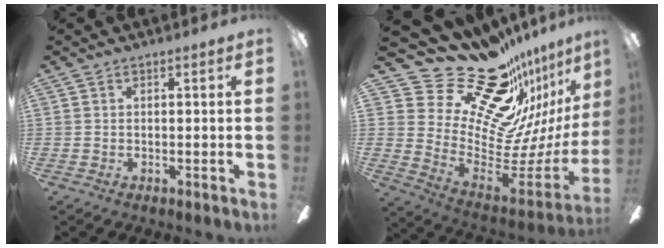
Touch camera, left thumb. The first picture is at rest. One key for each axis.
{"total": 24.6, "fx": 20.2, "fy": 10.2, "fz": 9.6, "tx": -0.126, "ty": -0.189, "tz": 0.383}